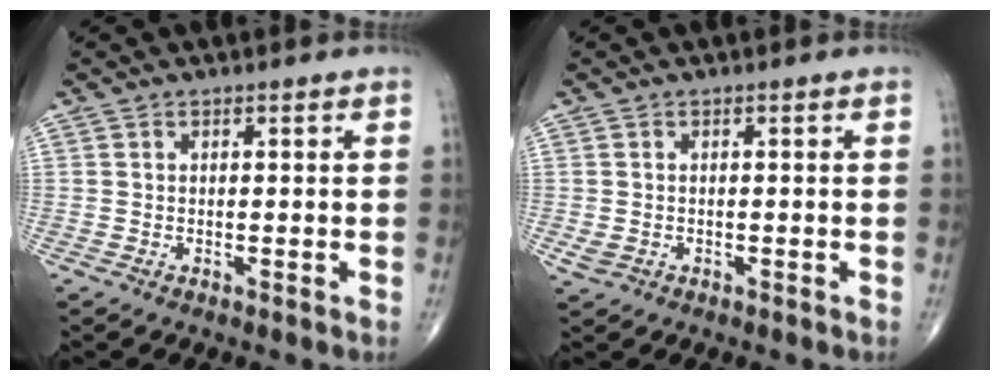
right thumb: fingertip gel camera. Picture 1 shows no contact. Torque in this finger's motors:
{"motor_torque": [0.26, 0.48, -0.24, -0.25, -0.01]}